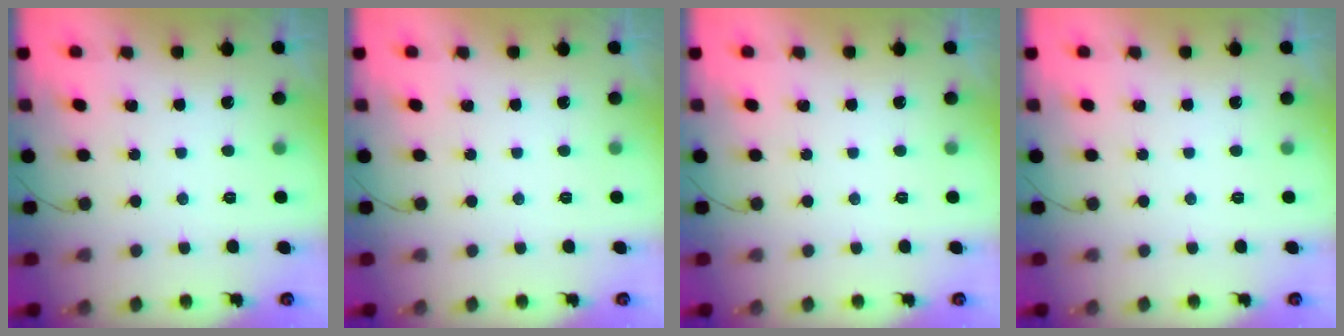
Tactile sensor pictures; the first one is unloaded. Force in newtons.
{"total": 0.0}
{"total": 0.0}
{"total": 0.0}